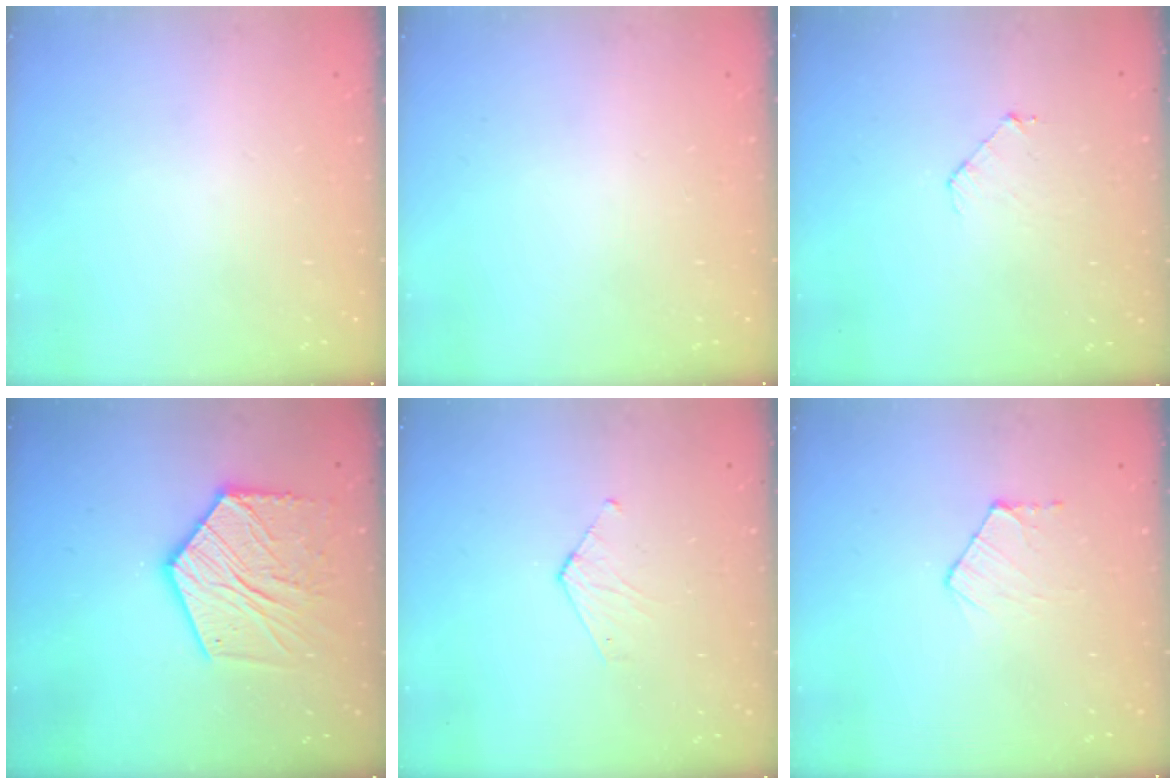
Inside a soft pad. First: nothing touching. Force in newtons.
{"total": 0.0}
{"total": 4.5, "press": 4.5, "slide": 0.3}
{"total": 15.8, "press": 15.7, "slide": 1.2}
{"total": 3.3, "press": 3.2, "slide": 0.3}
{"total": 5.8, "press": 5.8, "slide": 0.6}